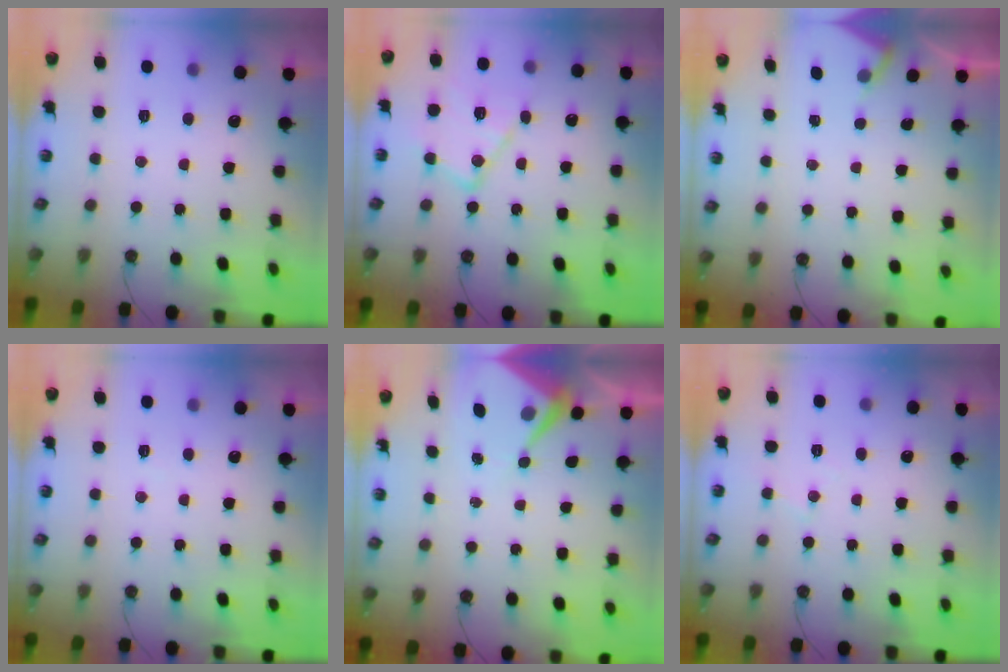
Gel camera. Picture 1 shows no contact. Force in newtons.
{"total": 13.9, "press": 13.9, "slide": 0.6}
{"total": 2.3, "press": 2.3, "slide": 0.4}
{"total": 2.7, "press": 2.7, "slide": 0.5}
{"total": 5.7, "press": 5.7, "slide": 0.5}
{"total": 4.2, "press": 4.2, "slide": 0.8}